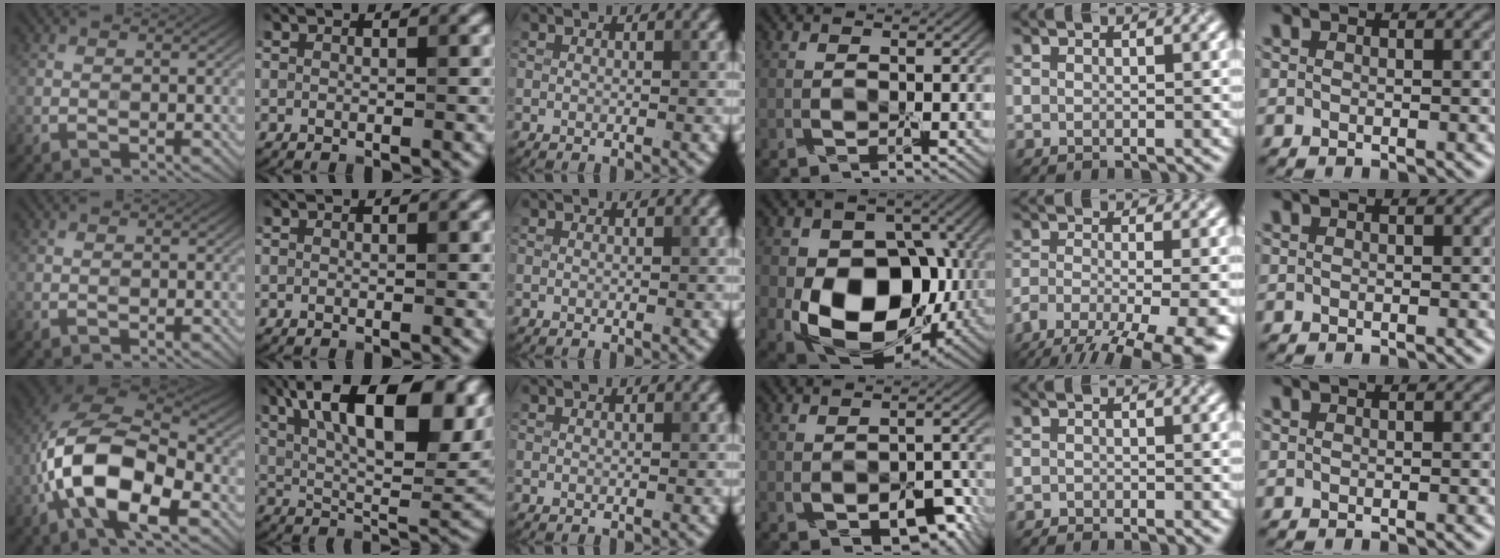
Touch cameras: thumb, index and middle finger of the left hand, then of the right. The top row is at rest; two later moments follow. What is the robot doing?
{"motion": "peel", "object": "shipping label"}